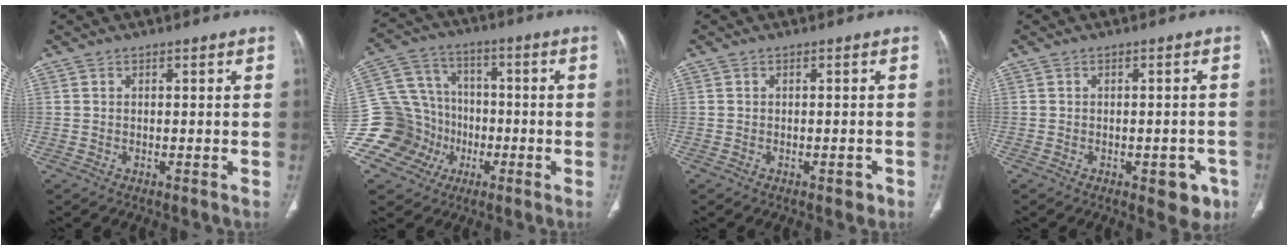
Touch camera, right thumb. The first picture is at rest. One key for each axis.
{"total": 16.5, "fx": -5.4, "fy": 14.8, "fz": 4.9, "tx": -0.079, "ty": 0.066, "tz": -0.085}
{"total": 1.4, "fx": -0.8, "fy": 0.8, "fz": 0.8, "tx": -0.003, "ty": 0.002, "tz": -0.008}
{"total": 5.5, "fx": -2.6, "fy": 2.9, "fz": 3.9, "tx": -0.016, "ty": 0.007, "tz": -0.027}